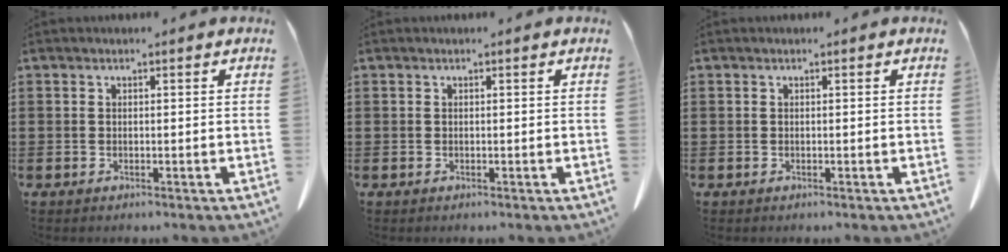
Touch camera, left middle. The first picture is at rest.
{"total": 0.0}
{"total": 0.0}